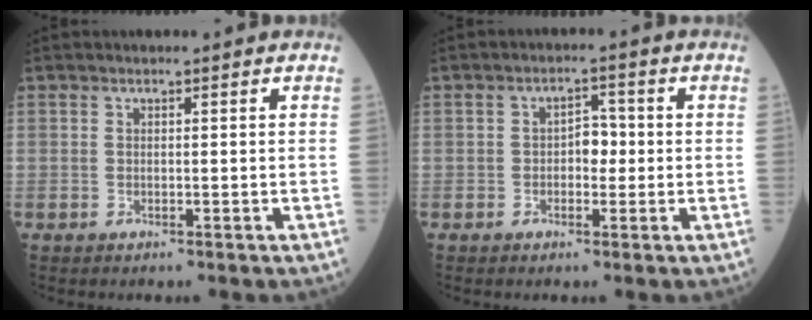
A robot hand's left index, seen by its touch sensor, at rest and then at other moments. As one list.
[{"total": 3.0, "force": [-0.2, 1.8, 2.4], "torque": [-0.032, 0.010, -0.008]}]